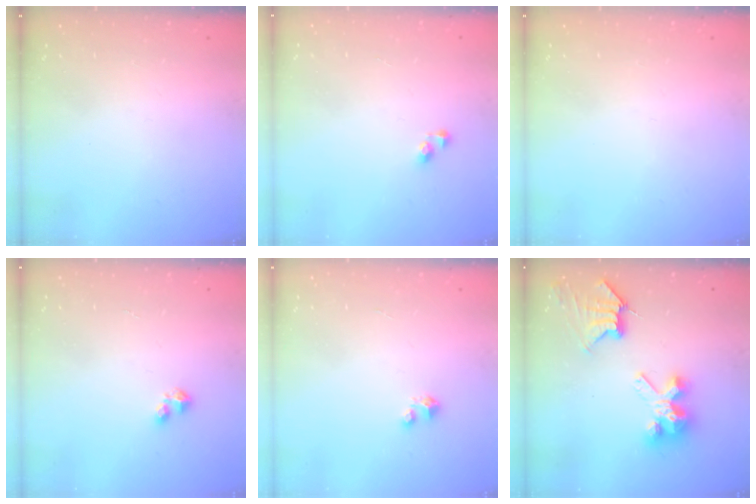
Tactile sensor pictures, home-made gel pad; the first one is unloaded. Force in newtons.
{"total": 3.4, "press": 3.4, "slide": 0.0}
{"total": 0.0}
{"total": 2.4, "press": 2.4, "slide": 0.5}
{"total": 2.1, "press": 2.1, "slide": 0.1}
{"total": 10.3, "press": 10.2, "slide": 1.1}